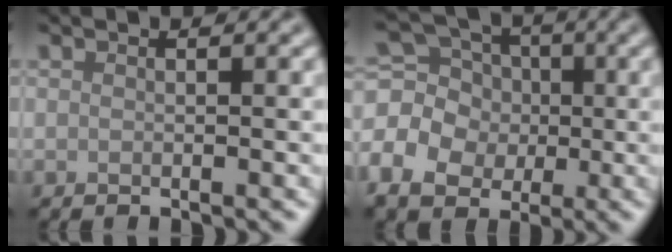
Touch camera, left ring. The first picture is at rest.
{"total": 7.2, "force": [-1.3, 6.1, 3.7], "torque": [-0.074, -0.004, -0.030]}